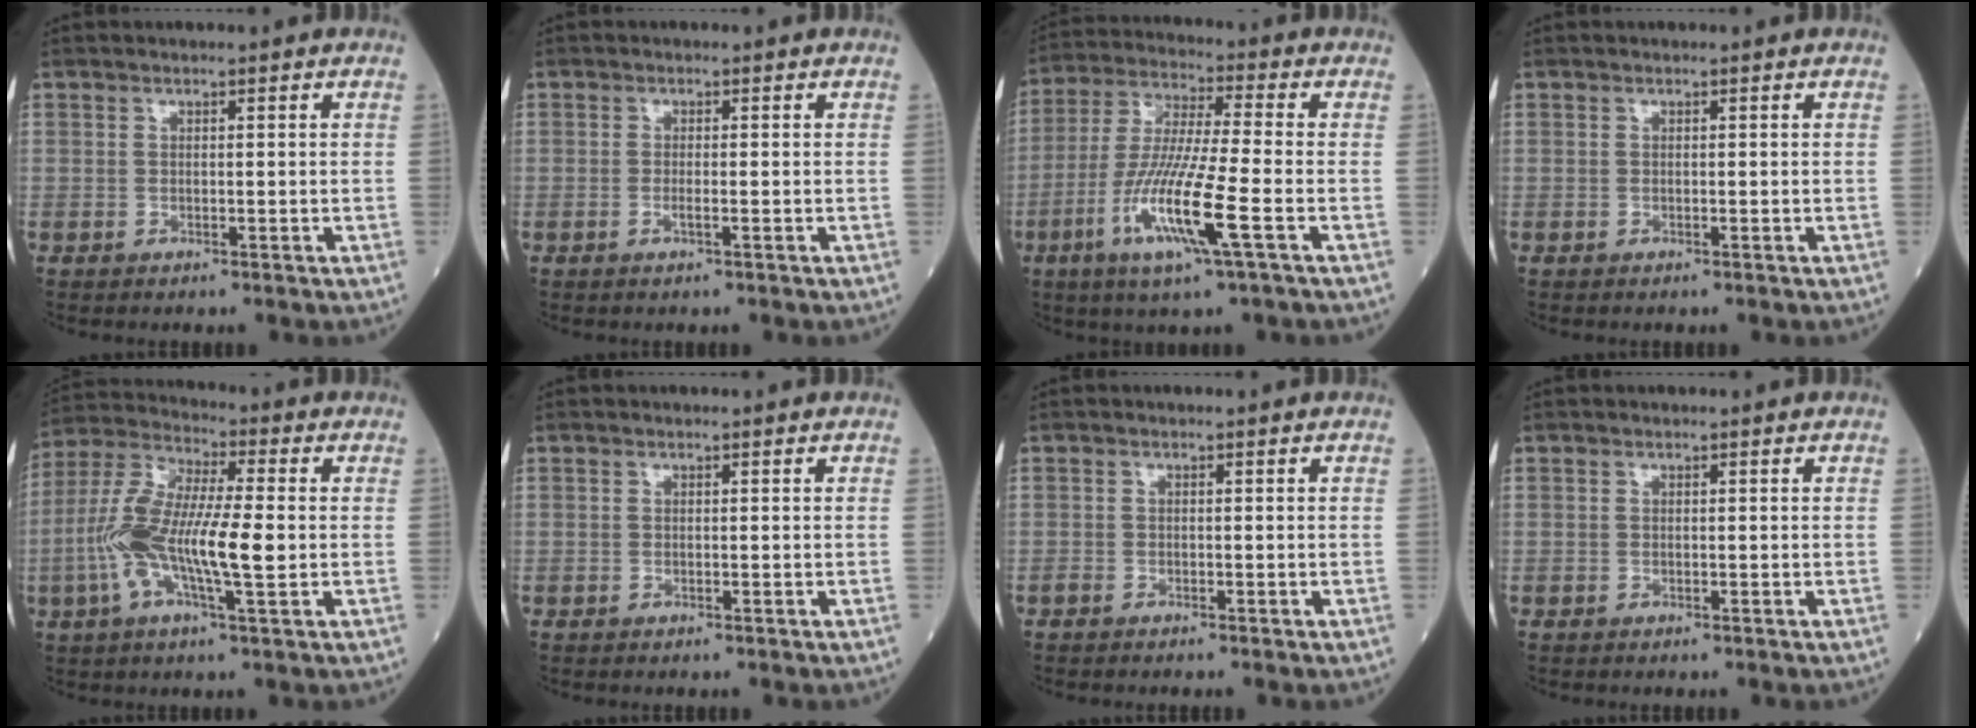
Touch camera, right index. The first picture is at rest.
{"total": 0.6, "force": [-0.2, 0.0, 0.6], "torque": [-0.009, 0.000, -0.003]}
{"total": 13.4, "force": [-4.9, 0.2, 12.5], "torque": [-0.253, -0.018, -0.097]}
{"total": 0.0}
{"total": 14.1, "force": [-1.7, 2.4, 13.8], "torque": [-0.289, 0.008, -0.037]}
{"total": 0.0}
{"total": 0.7, "force": [-0.7, 0.1, 0.1], "torque": [-0.007, -0.003, -0.015]}
{"total": 0.0}